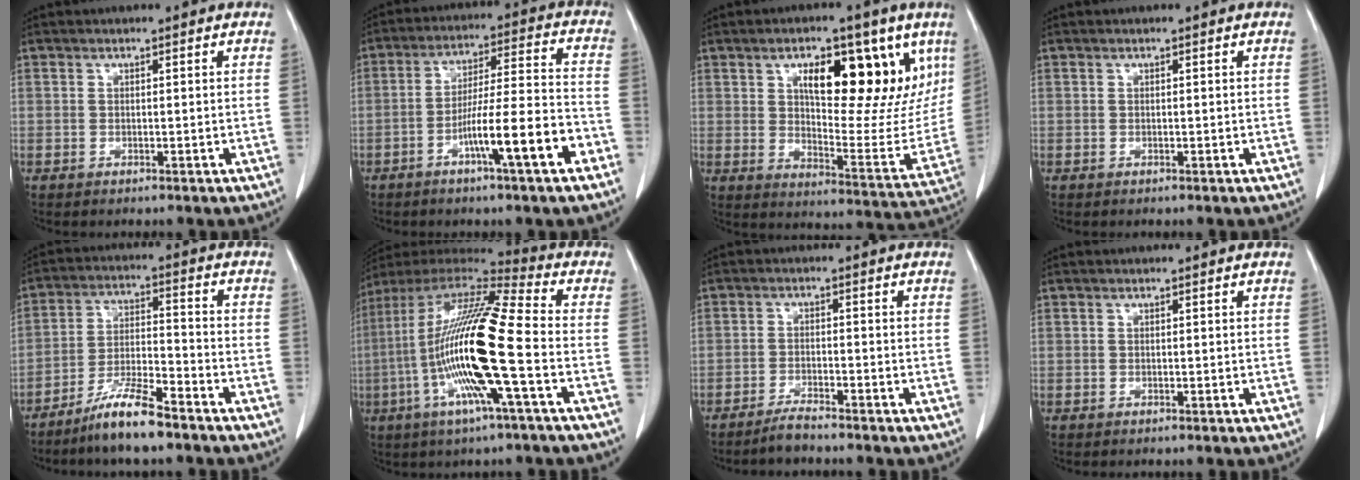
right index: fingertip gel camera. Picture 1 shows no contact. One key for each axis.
{"total": 12.0, "fx": -5.6, "fy": 0.1, "fz": 10.7, "tx": -0.179, "ty": 0.006, "tz": -0.094}
{"total": 18.6, "fx": 8.9, "fy": 6.9, "fz": 14.9, "tx": -0.199, "ty": 0.001, "tz": 0.139}
{"total": 0.0}
{"total": 8.9, "fx": -6.9, "fy": 0.9, "fz": 5.6, "tx": -0.111, "ty": -0.013, "tz": -0.130}
{"total": 20.6, "fx": -4.1, "fy": 0.9, "fz": 20.1, "tx": -0.407, "ty": -0.013, "tz": -0.089}
{"total": 2.9, "fx": -2.7, "fy": -0.1, "fz": 1.0, "tx": -0.022, "ty": -0.007, "tz": -0.053}
{"total": 0.0}